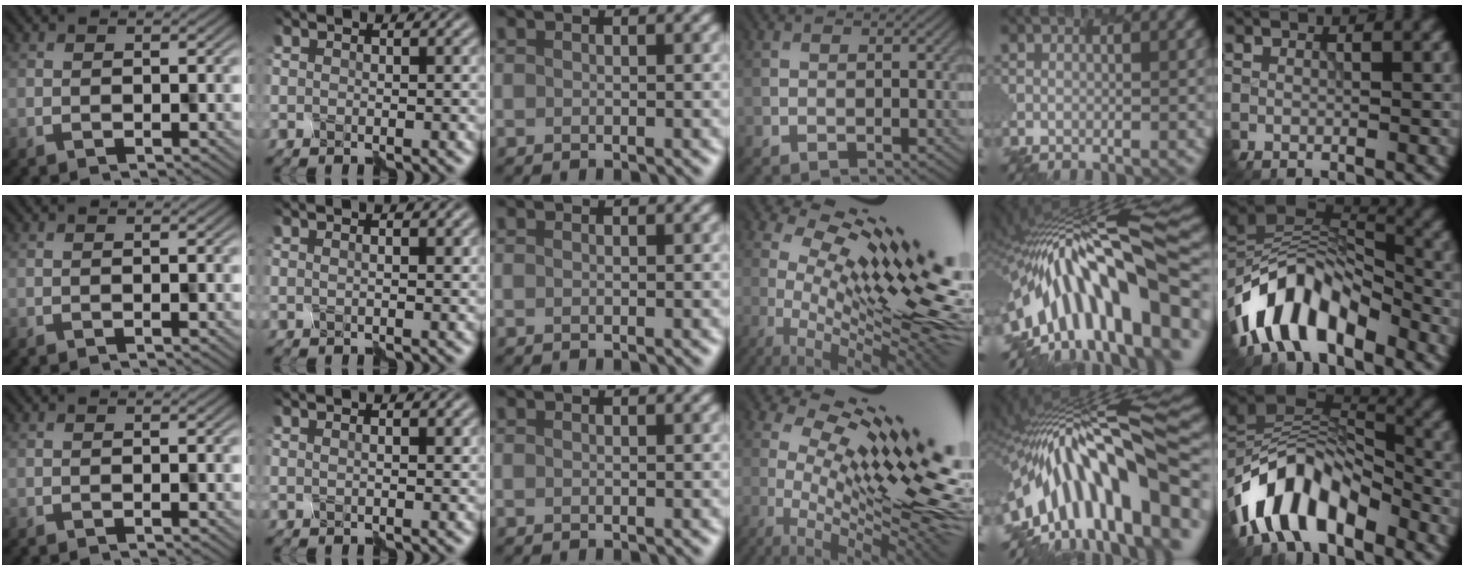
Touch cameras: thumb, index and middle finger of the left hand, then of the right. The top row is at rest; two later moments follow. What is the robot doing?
{"motion": "disassemble", "object": "hinged jar"}